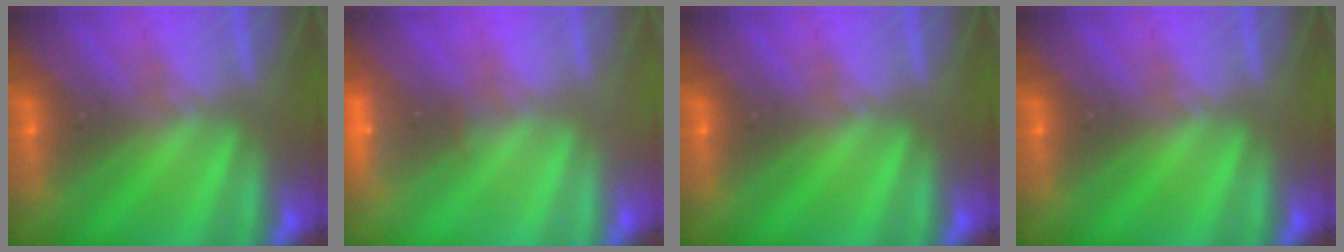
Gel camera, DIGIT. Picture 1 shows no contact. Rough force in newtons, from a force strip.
{"total": 1.9}
{"total": 0.0}
{"total": 0.0}